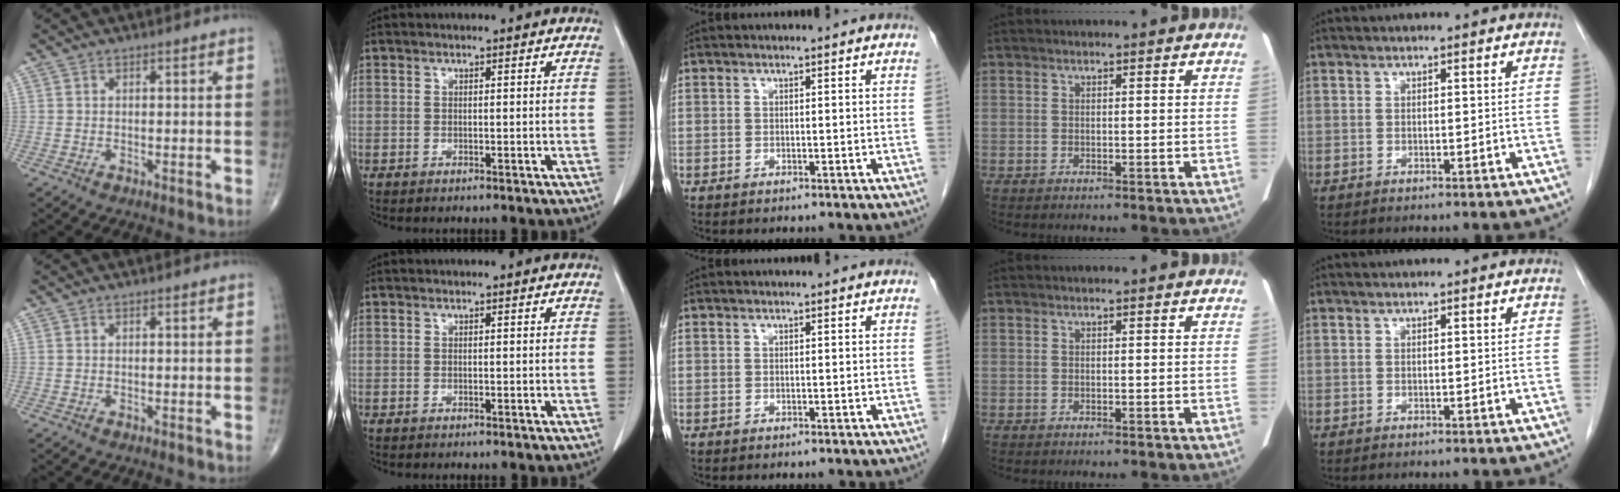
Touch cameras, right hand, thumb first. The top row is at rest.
{}